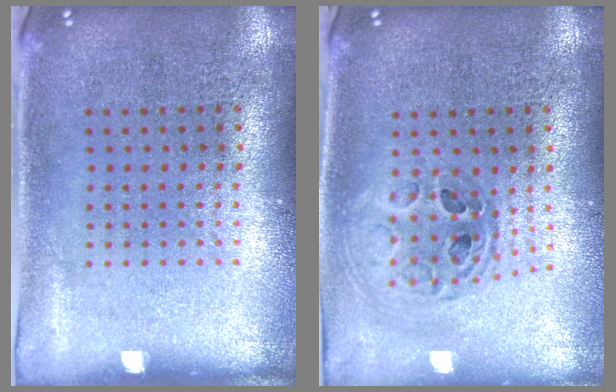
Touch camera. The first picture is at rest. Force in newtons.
{"total": 0.9, "press": 0.9, "slide": 0.2}